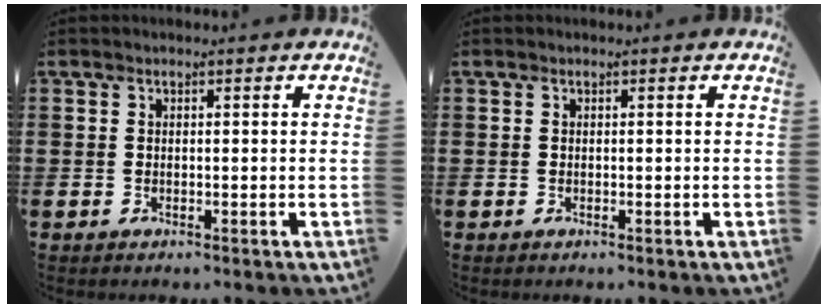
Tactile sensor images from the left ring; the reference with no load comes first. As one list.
[{"total": 0.0}]